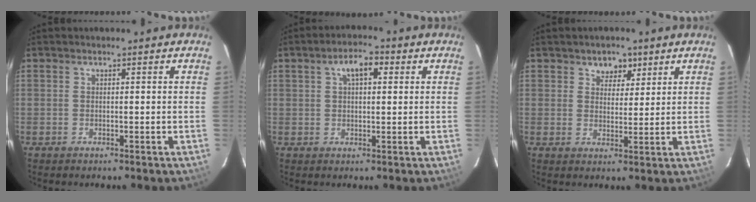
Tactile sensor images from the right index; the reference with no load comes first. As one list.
[{"total": 4.9, "force": [1.8, 2.4, 3.9], "torque": [-0.067, 0.018, 0.030]}, {"total": 4.2, "force": [2.6, 3.0, 1.4], "torque": [-0.008, -0.001, 0.040]}]